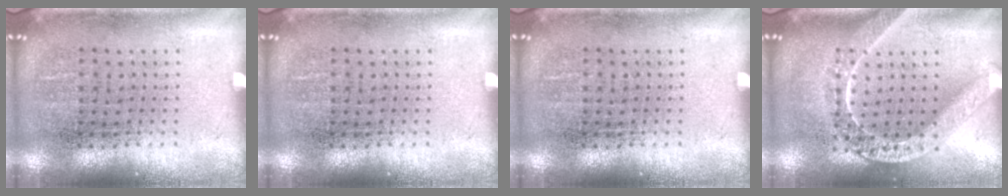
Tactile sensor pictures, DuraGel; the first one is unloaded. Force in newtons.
{"total": 0.0}
{"total": 0.0}
{"total": 1.8, "press": 1.7, "slide": 0.6}